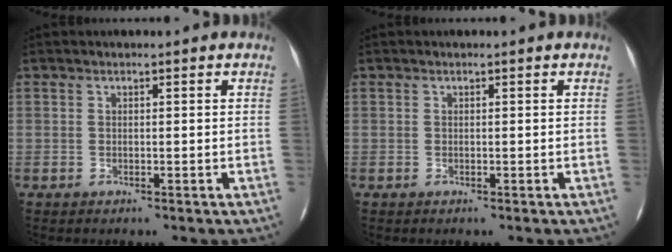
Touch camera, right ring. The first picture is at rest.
{"total": 0.0}